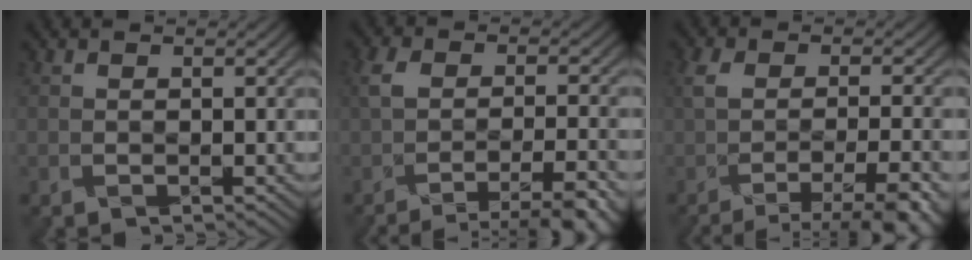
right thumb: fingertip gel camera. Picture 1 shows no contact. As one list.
[{"total": 7.3, "force": [-4.6, 2.2, 5.3], "torque": [-0.076, -0.018, -0.074]}, {"total": 7.8, "force": [-4.1, 2.3, 6.2], "torque": [-0.082, -0.018, -0.063]}]